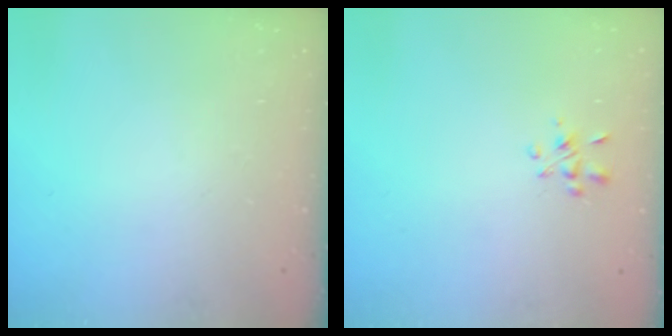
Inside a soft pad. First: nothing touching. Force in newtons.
{"total": 3.0, "press": 2.9, "slide": 0.8}